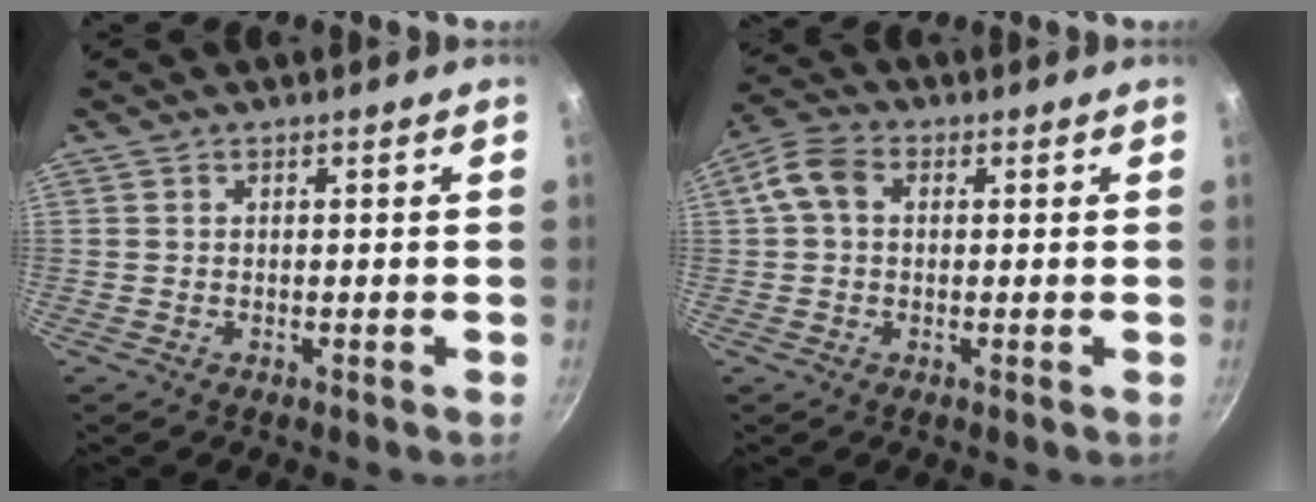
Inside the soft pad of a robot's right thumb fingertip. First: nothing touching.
{"total": 5.8, "force": [0.9, 4.3, 3.8], "torque": [-0.075, 0.014, 0.003]}